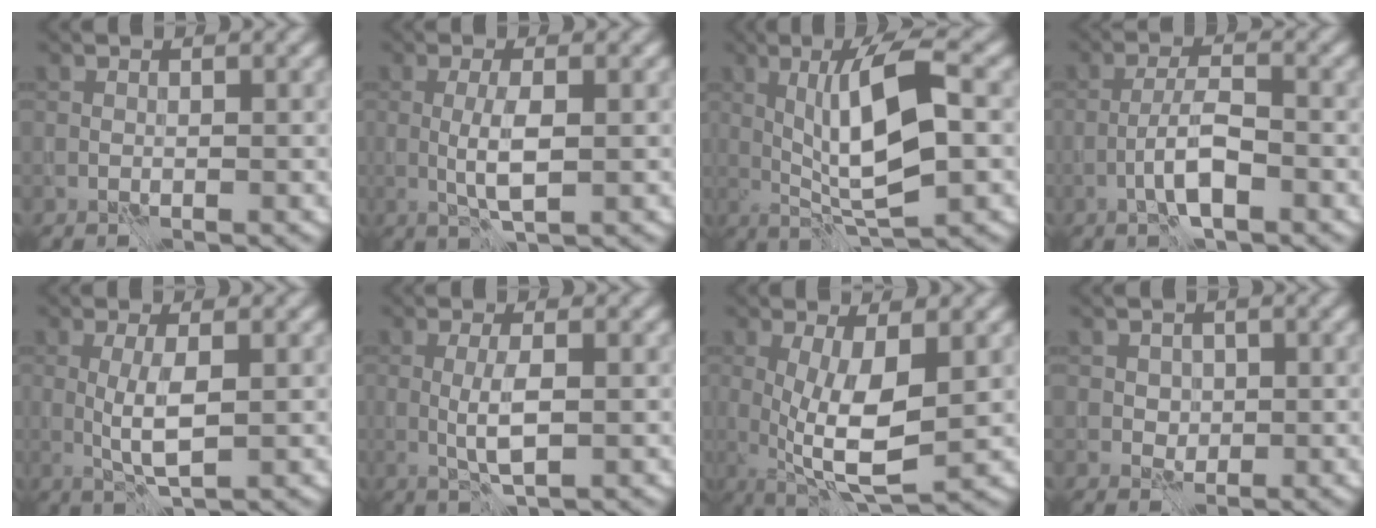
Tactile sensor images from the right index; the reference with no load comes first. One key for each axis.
{"total": 2.6, "fx": -0.4, "fy": 0.4, "fz": 2.5, "tx": -0.054, "ty": 0.000, "tz": -0.006}
{"total": 8.6, "fx": 0.6, "fy": 2.1, "fz": 8.3, "tx": -0.134, "ty": 0.005, "tz": 0.010}
{"total": 3.5, "fx": -1.9, "fy": 0.7, "fz": 2.8, "tx": -0.050, "ty": 0.007, "tz": -0.041}
{"total": 3.0, "fx": -0.2, "fy": 0.5, "fz": 2.9, "tx": -0.063, "ty": 0.000, "tz": -0.003}
{"total": 2.4, "fx": -0.4, "fy": 0.4, "fz": 2.4, "tx": -0.052, "ty": 0.000, "tz": -0.006}
{"total": 6.6, "fx": -0.2, "fy": 2.1, "fz": 6.3, "tx": -0.120, "ty": -0.013, "tz": 0.001}
{"total": 2.0, "fx": 0.3, "fy": 1.8, "fz": 0.6, "tx": -0.013, "ty": 0.003, "tz": 0.005}